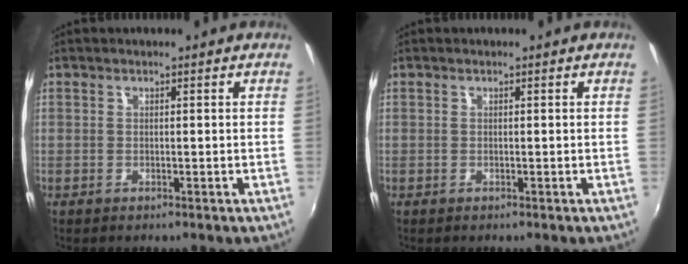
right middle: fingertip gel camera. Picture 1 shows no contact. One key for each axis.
{"total": 0.0}